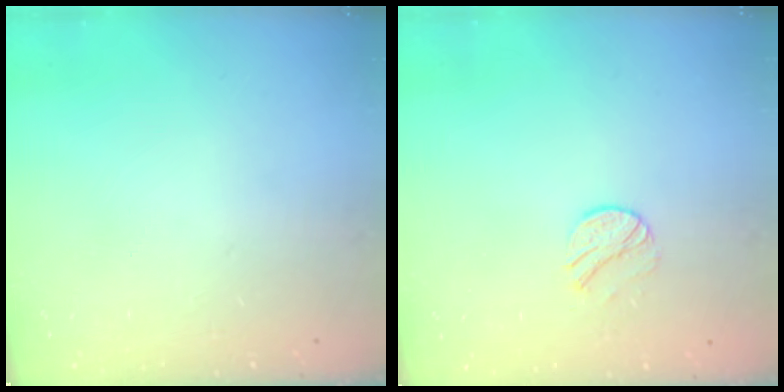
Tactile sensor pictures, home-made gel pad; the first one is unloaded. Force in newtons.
{"total": 7.7, "press": 7.7, "slide": 0.6}